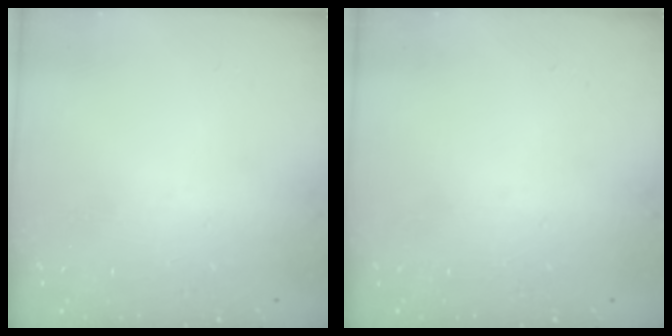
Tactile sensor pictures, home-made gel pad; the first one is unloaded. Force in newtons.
{"total": 0.0}